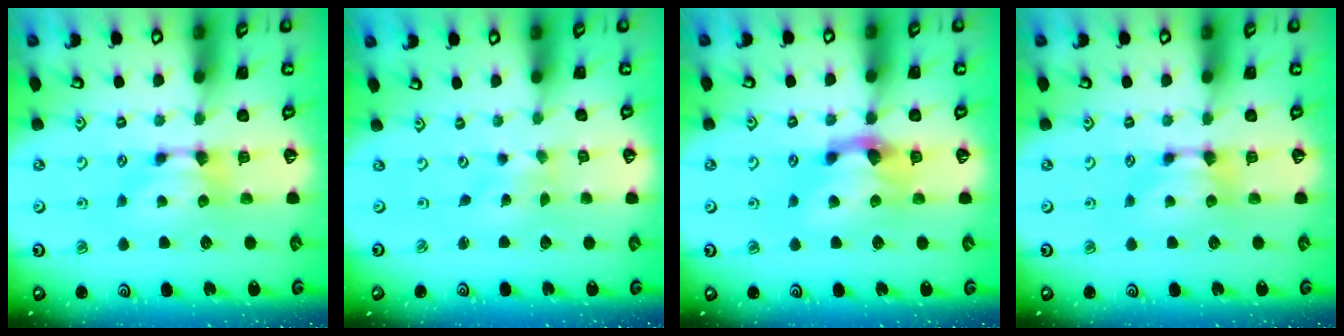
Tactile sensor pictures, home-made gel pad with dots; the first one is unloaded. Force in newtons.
{"total": 4.7, "press": 4.6, "slide": 0.8}
{"total": 2.6, "press": 1.9, "slide": 1.7}
{"total": 0.0}